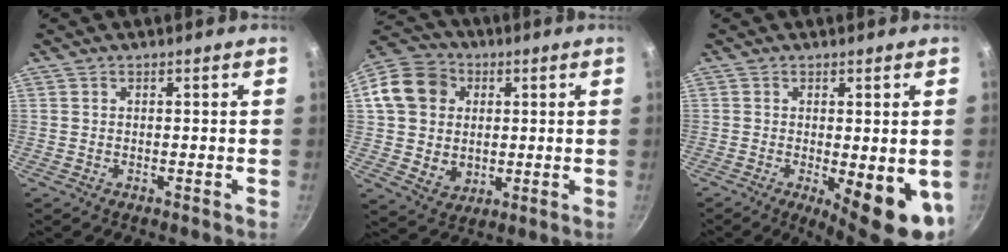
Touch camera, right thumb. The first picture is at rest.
{"total": 15.2, "force": [2.6, 13.1, 7.3], "torque": [-0.111, 0.011, 0.047]}
{"total": 11.1, "force": [-2.4, 3.5, 10.3], "torque": [-0.116, -0.011, -0.020]}